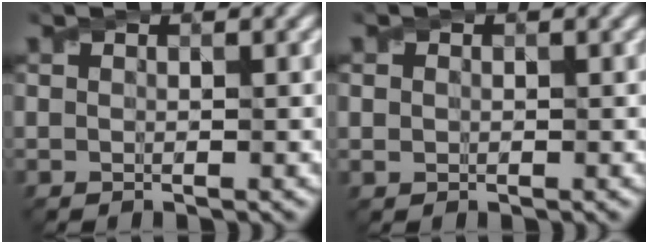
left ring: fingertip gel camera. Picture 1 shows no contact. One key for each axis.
{"total": 0.8, "fx": 0.1, "fy": 0.7, "fz": 0.4, "tx": -0.006, "ty": -0.001, "tz": 0.001}